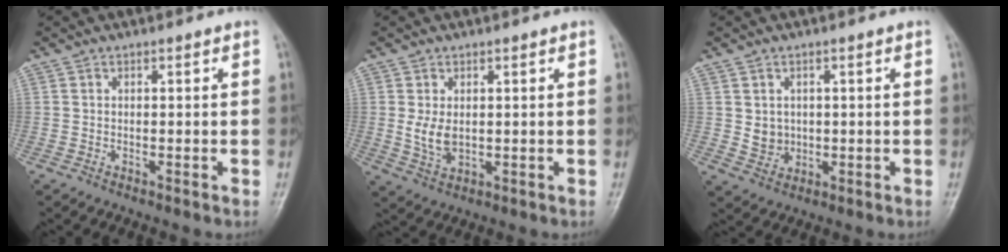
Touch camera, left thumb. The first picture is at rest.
{"total": 4.4, "force": [0.8, 2.7, 3.4], "torque": [-0.058, -0.012, 0.023]}
{"total": 3.6, "force": [0.7, 3.1, 1.6], "torque": [-0.015, -0.008, 0.022]}